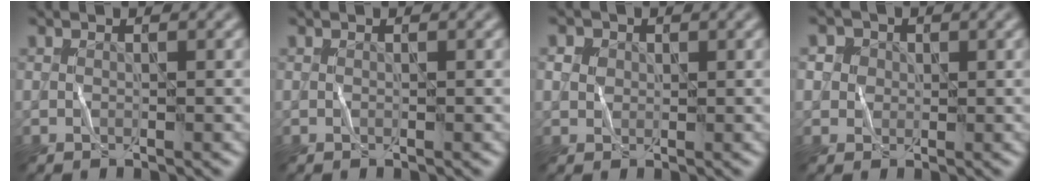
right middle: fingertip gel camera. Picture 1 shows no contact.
{"total": 0.0}
{"total": 1.7, "force": [0.8, 1.5, 0.4], "torque": [-0.012, 0.009, 0.001]}
{"total": 2.4, "force": [1.2, 2.1, 0.4], "torque": [-0.006, 0.007, -0.001]}